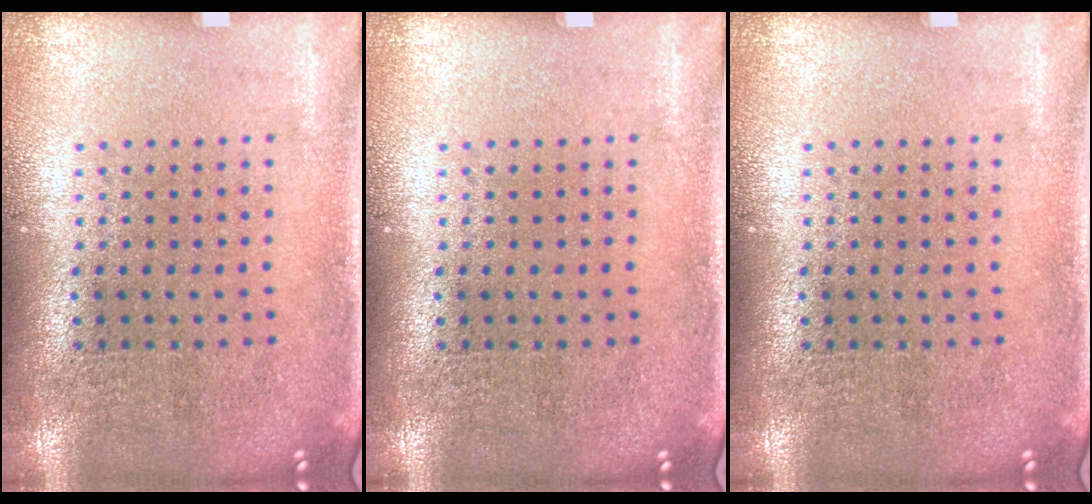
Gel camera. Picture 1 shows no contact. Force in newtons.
{"total": 0.0}
{"total": 0.0}